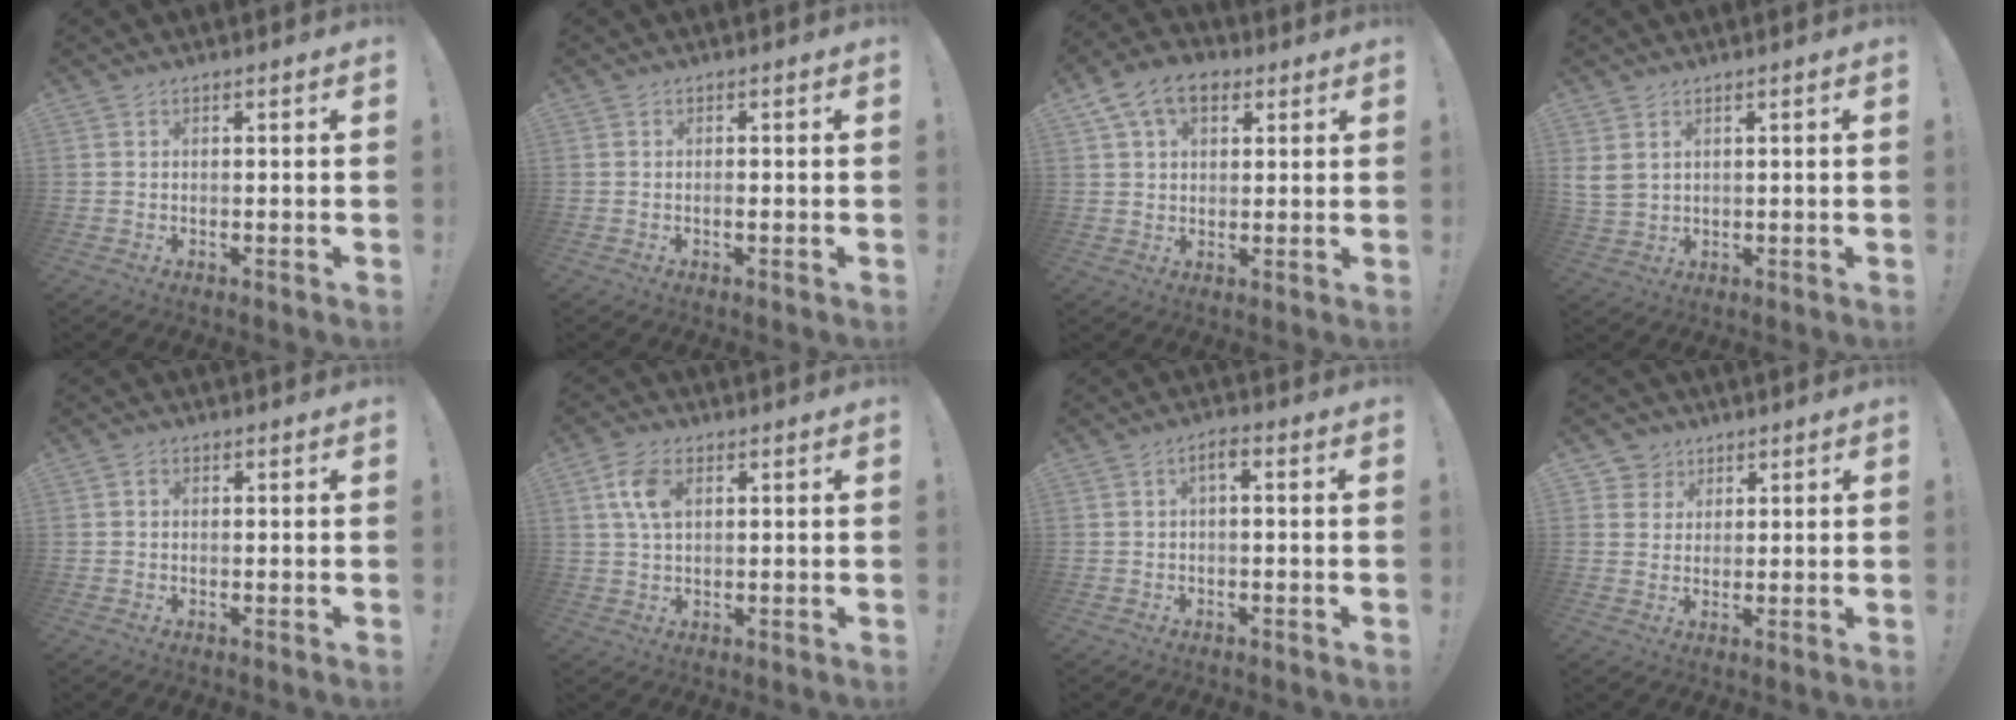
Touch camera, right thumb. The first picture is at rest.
{"total": 0.9, "force": [-0.5, 0.1, 0.7], "torque": [-0.016, 0.000, -0.009]}
{"total": 10.3, "force": [4.8, 6.9, 6.0], "torque": [-0.104, -0.003, 0.093]}
{"total": 4.5, "force": [2.3, 3.1, 2.4], "torque": [-0.047, -0.008, 0.045]}
{"total": 0.8, "force": [-0.1, 0.7, 0.4], "torque": [-0.009, 0.004, -0.001]}
{"total": 7.5, "force": [2.2, 4.4, 5.7], "torque": [-0.123, 0.005, 0.040]}
{"total": 2.6, "force": [-0.5, 0.6, 2.4], "torque": [-0.045, 0.006, -0.010]}
{"total": 4.6, "force": [2.5, 3.8, 0.3], "torque": [0.000, -0.017, 0.047]}